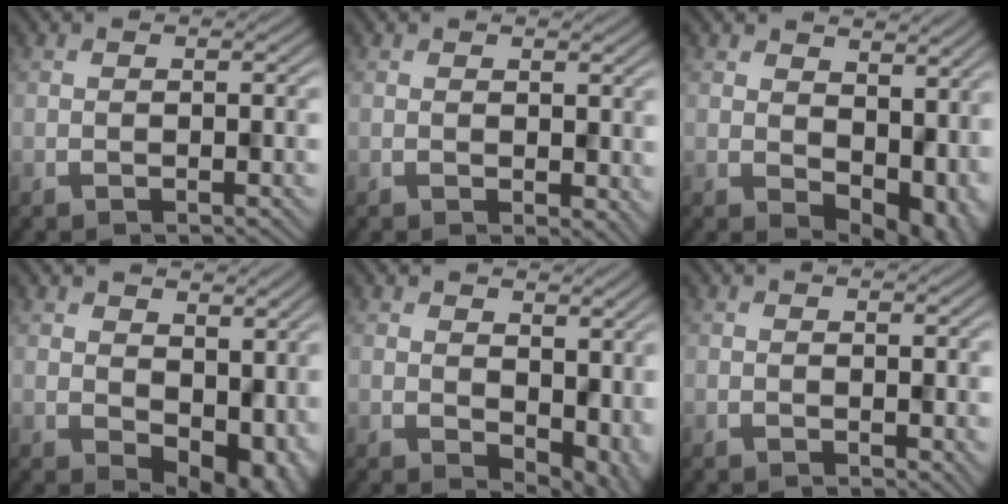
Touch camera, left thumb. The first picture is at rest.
{"total": 1.4, "force": [0.1, 1.0, 1.0], "torque": [-0.010, -0.007, 0.011]}
{"total": 8.5, "force": [0.6, 5.9, 6.1], "torque": [-0.081, -0.032, 0.027]}
{"total": 7.7, "force": [0.4, 5.2, 5.6], "torque": [-0.073, -0.031, 0.020]}
{"total": 6.3, "force": [0.1, 4.4, 4.5], "torque": [-0.055, -0.028, 0.014]}
{"total": 1.5, "force": [-0.2, 0.8, 1.3], "torque": [-0.018, -0.006, 0.004]}